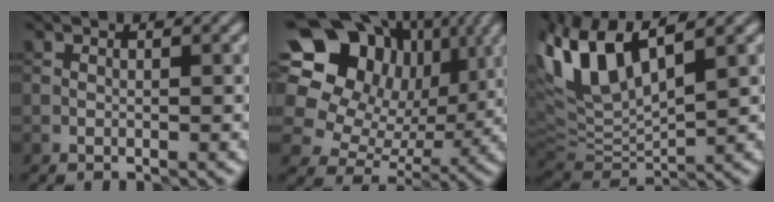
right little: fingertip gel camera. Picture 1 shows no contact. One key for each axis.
{"total": 15.5, "fx": 6.3, "fy": 12.3, "fz": 7.1, "tx": -0.200, "ty": 0.065, "tz": 0.116}
{"total": 8.9, "fx": 4.9, "fy": 3.0, "fz": 6.9, "tx": -0.161, "ty": 0.017, "tz": 0.094}